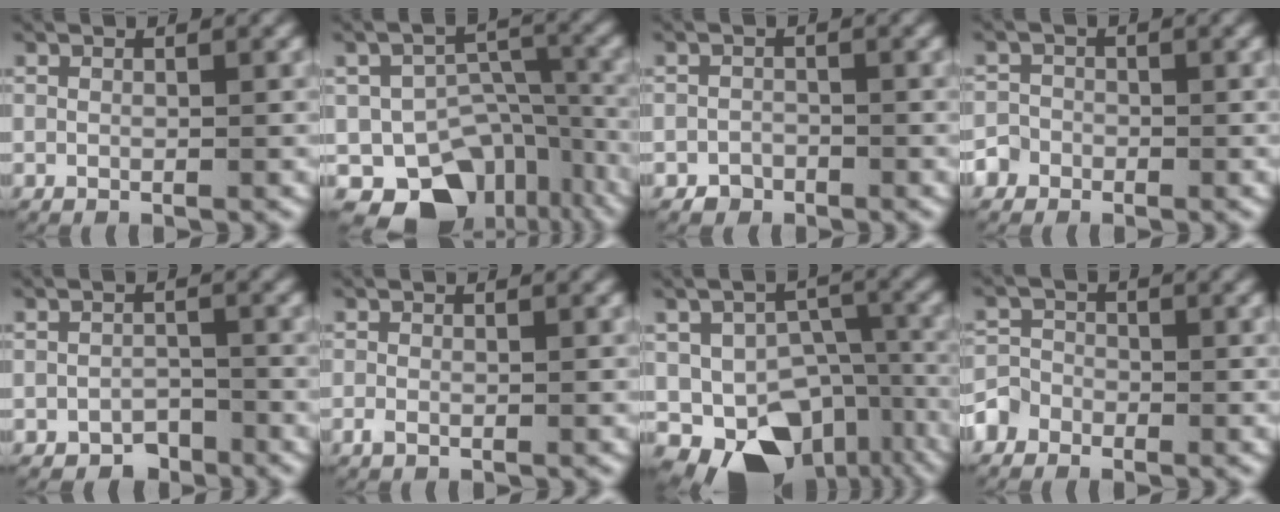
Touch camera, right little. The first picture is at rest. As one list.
[{"total": 11.5, "force": [-7.1, 7.9, 4.4], "torque": [-0.052, -0.034, -0.115]}, {"total": 1.7, "force": [-1.1, 1.2, -0.2], "torque": [0.004, -0.005, -0.021]}, {"total": 2.3, "force": [-1.2, 2.0, 0.2], "torque": [-0.009, -0.004, -0.026]}, {"total": 2.5, "force": [-2.2, 1.1, -0.1], "torque": [0.017, -0.004, -0.042]}, {"total": 0.8, "force": [-0.5, 0.3, 0.5], "torque": [-0.010, -0.002, -0.010]}, {"total": 10.4, "force": [-5.5, 7.4, 4.8], "torque": [-0.069, -0.039, -0.079]}, {"total": 2.9, "force": [-1.6, 2.3, 0.6], "torque": [-0.016, -0.004, -0.034]}]